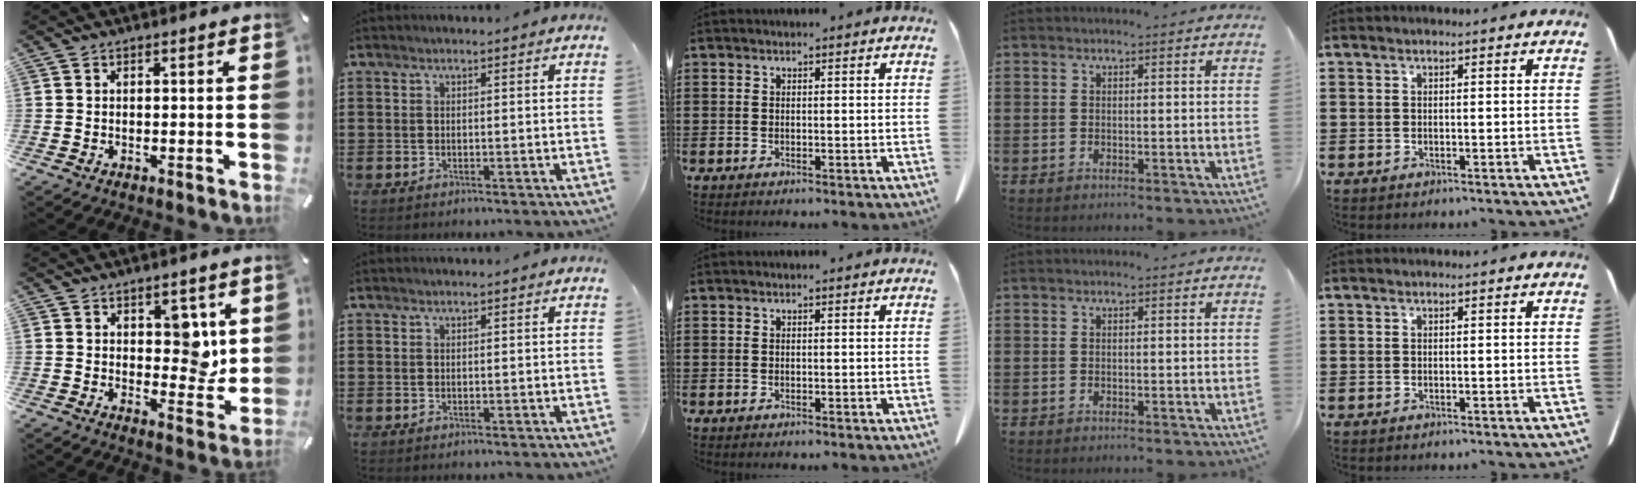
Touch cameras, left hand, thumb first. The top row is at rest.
{"thumb": {"total": 7.3, "force": [2.8, 5.1, 4.5], "torque": [-0.037, -0.015, 0.041]}}